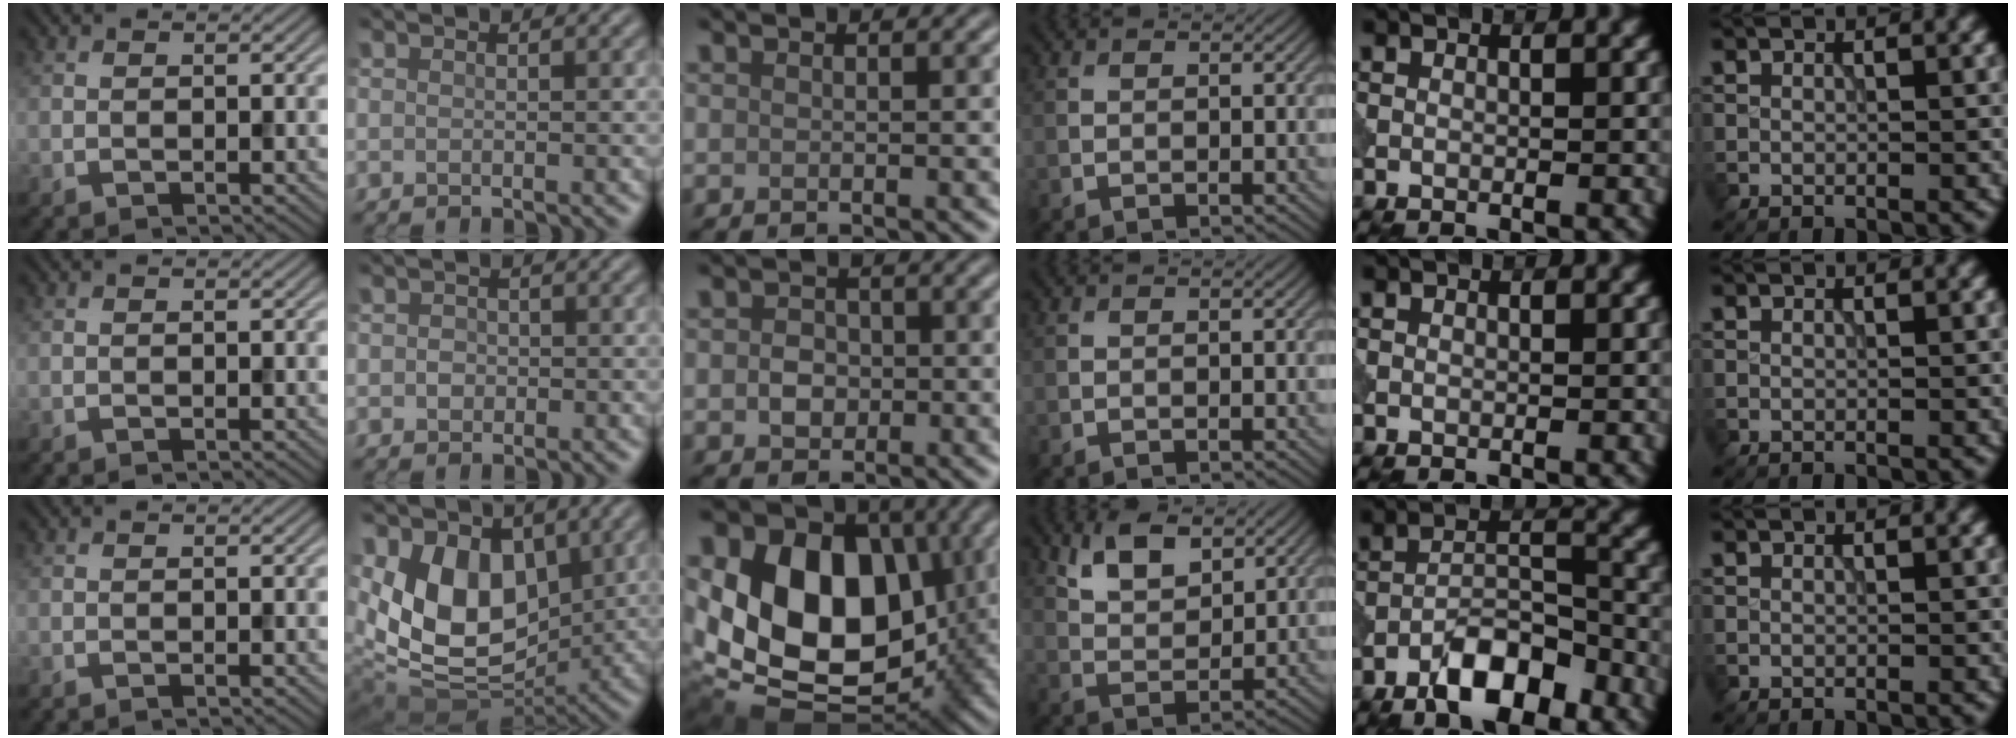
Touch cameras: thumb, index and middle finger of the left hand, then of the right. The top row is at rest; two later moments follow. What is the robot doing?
{"motion": "extract", "object": "peg toy"}